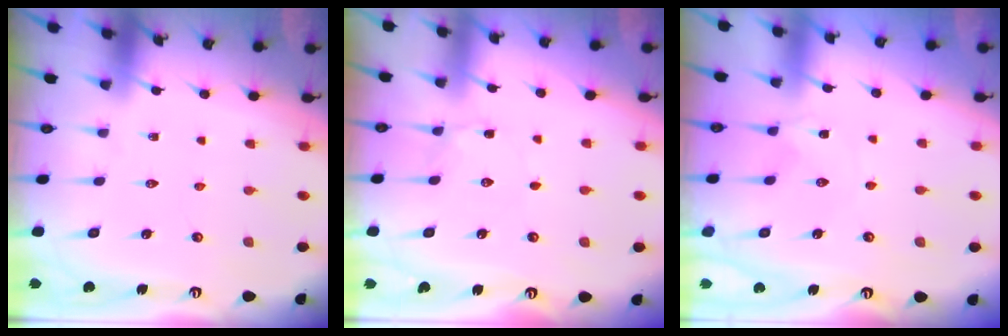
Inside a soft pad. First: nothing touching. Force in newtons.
{"total": 2.2, "press": 2.2, "slide": 0.6}
{"total": 1.3, "press": 1.2, "slide": 0.4}